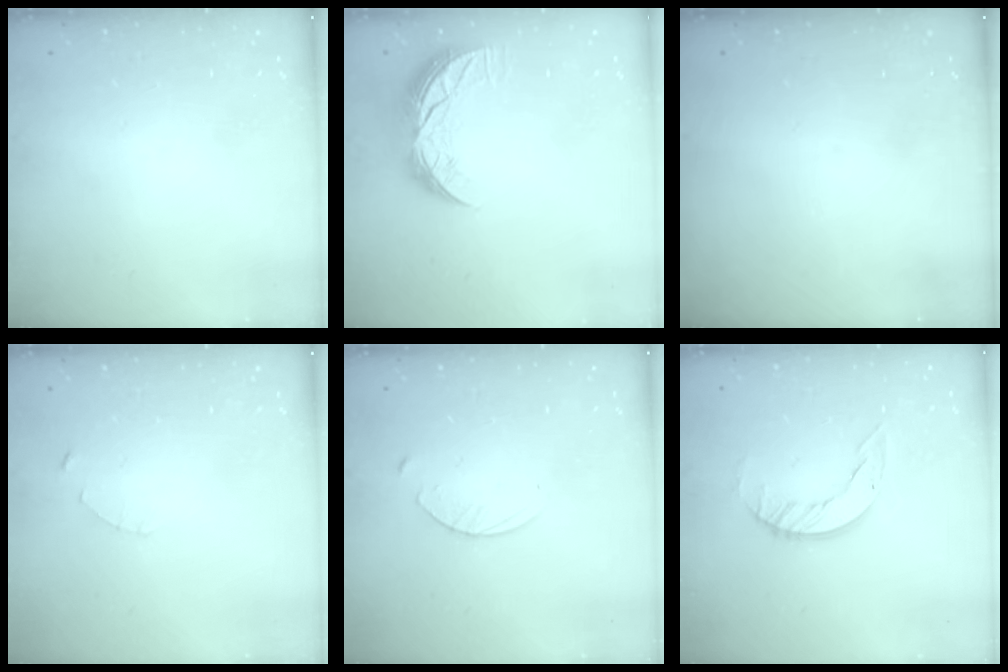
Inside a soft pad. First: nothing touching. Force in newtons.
{"total": 10.1, "press": 10.0, "slide": 0.9}
{"total": 0.0}
{"total": 1.2, "press": 1.1, "slide": 0.2}
{"total": 3.1, "press": 3.1, "slide": 0.3}
{"total": 4.5, "press": 4.5, "slide": 0.4}